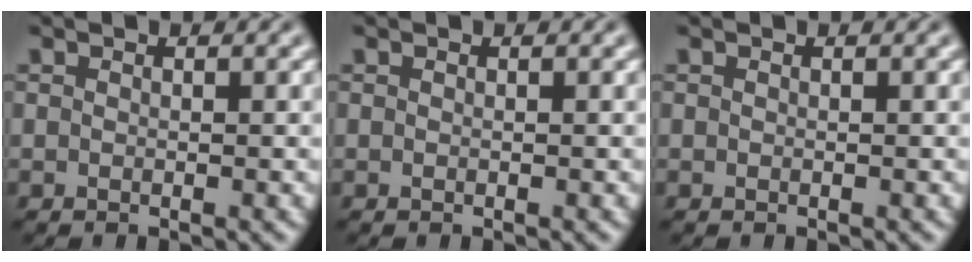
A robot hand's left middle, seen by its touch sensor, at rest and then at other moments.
{"total": 0.0}
{"total": 0.0}